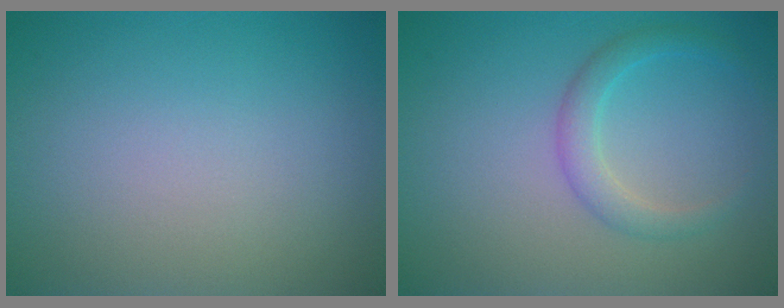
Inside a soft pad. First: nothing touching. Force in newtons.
{"total": 2.2, "press": 2.2, "slide": 0.0}